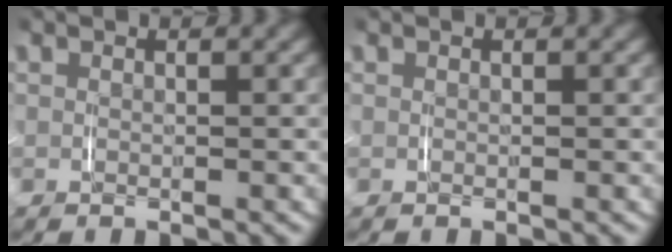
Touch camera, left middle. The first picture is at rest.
{"total": 0.0}